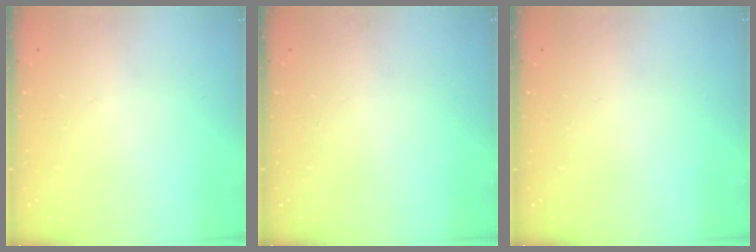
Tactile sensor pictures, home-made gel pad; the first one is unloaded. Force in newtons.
{"total": 0.0}
{"total": 0.0}